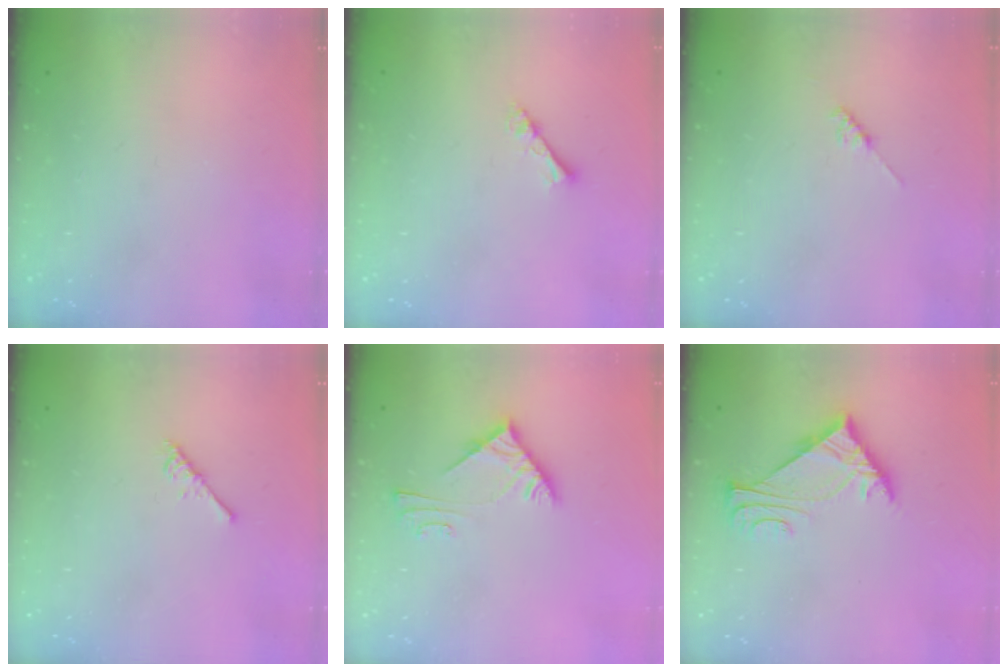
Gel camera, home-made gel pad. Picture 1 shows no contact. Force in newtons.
{"total": 2.3, "press": 2.3, "slide": 0.3}
{"total": 1.8, "press": 1.7, "slide": 0.3}
{"total": 2.7, "press": 2.7, "slide": 0.5}
{"total": 6.0, "press": 6.0, "slide": 0.7}
{"total": 6.5, "press": 6.4, "slide": 1.2}